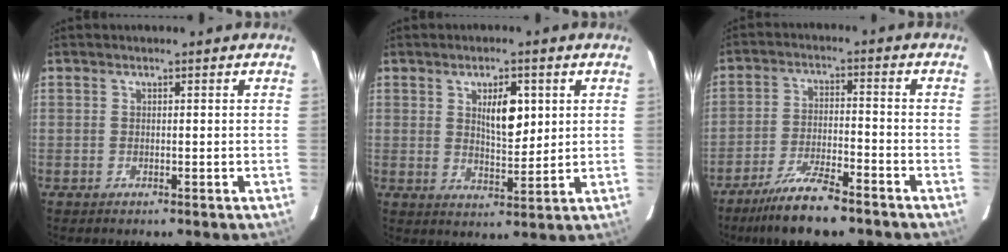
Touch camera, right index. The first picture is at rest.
{"total": 6.6, "force": [2.0, 2.7, 5.7], "torque": [-0.093, 0.001, 0.039]}
{"total": 9.8, "force": [-7.7, 1.2, 5.9], "torque": [-0.107, -0.022, -0.137]}